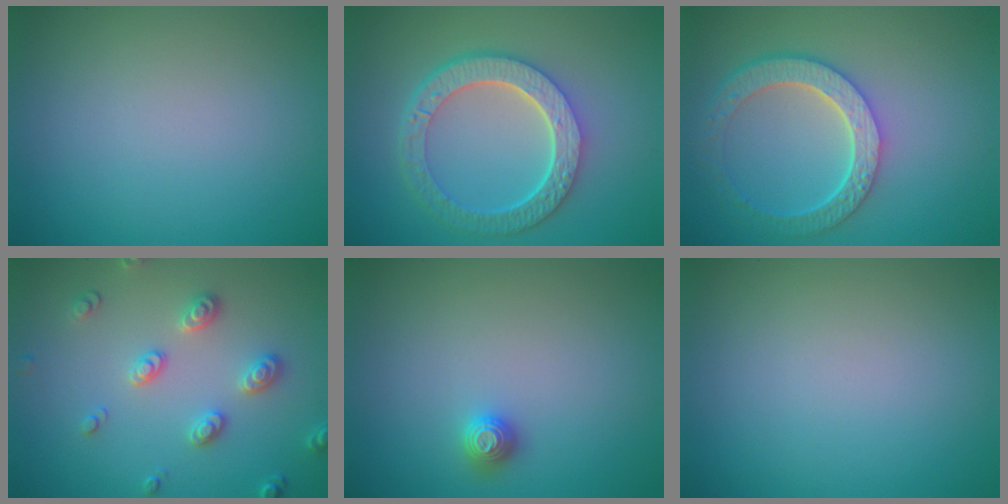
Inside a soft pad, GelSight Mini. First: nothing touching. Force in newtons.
{"total": 6.7, "press": 4.9, "slide": 4.5}
{"total": 5.9, "press": 4.5, "slide": 3.7}
{"total": 2.8, "press": 2.7, "slide": 0.8}
{"total": 1.3, "press": 1.2, "slide": 0.3}
{"total": 0.0}